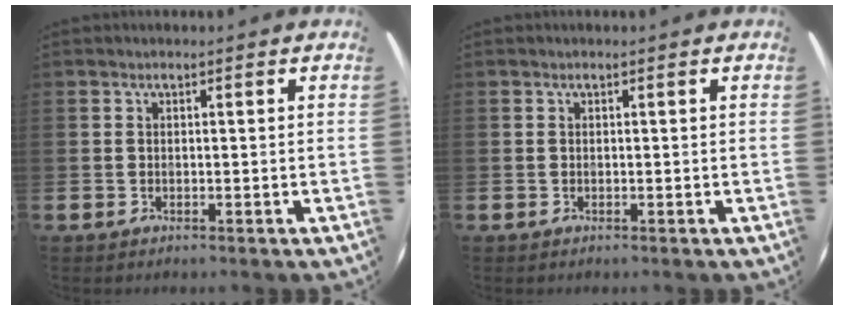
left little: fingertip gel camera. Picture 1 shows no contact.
{"total": 0.0}